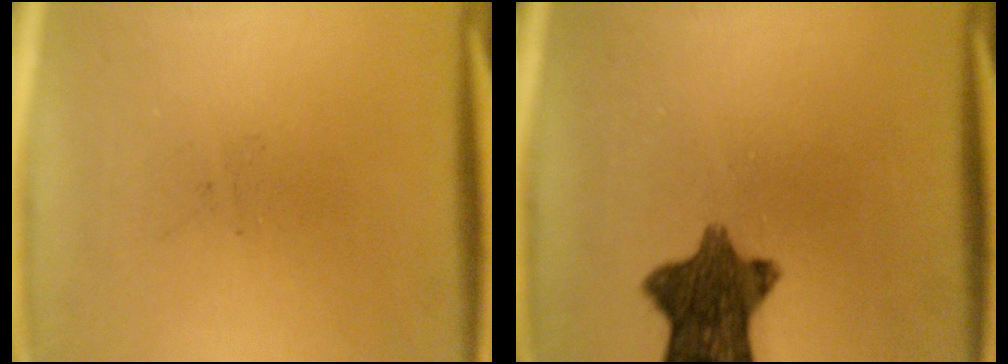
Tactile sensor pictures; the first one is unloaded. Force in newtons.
{"total": 10.2}